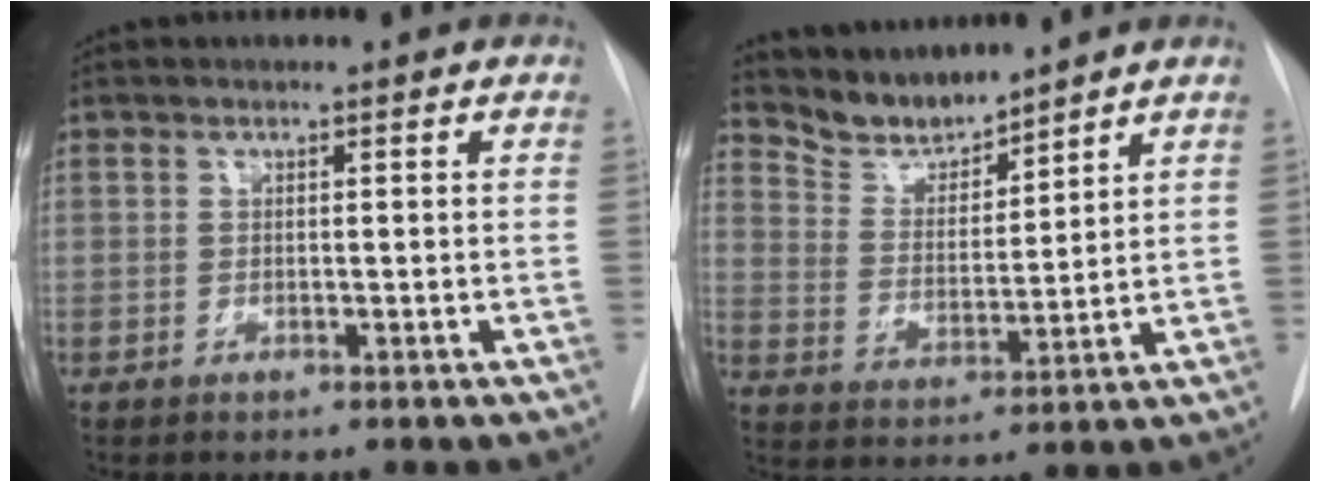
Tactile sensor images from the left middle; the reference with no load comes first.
{"total": 7.0, "force": [6.9, 1.1, 0.3], "torque": [-0.012, 0.002, 0.141]}